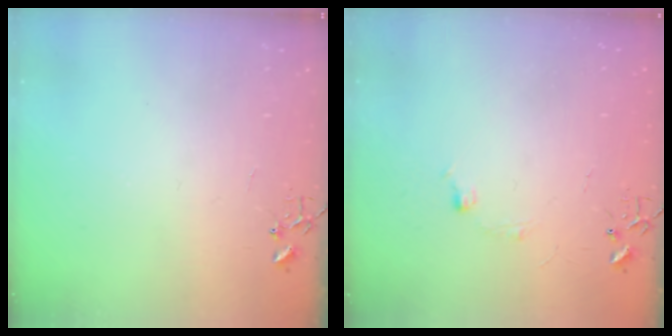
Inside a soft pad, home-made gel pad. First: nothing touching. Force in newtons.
{"total": 5.8, "press": 5.7, "slide": 0.7}